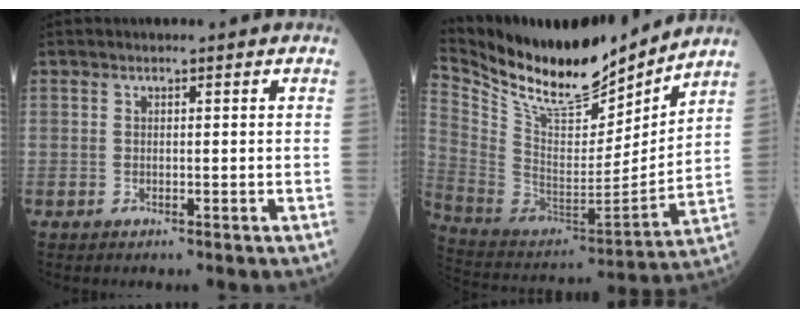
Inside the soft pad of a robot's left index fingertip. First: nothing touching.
{"total": 19.5, "force": [17.3, 4.2, 7.9], "torque": [-0.159, -0.035, 0.307]}